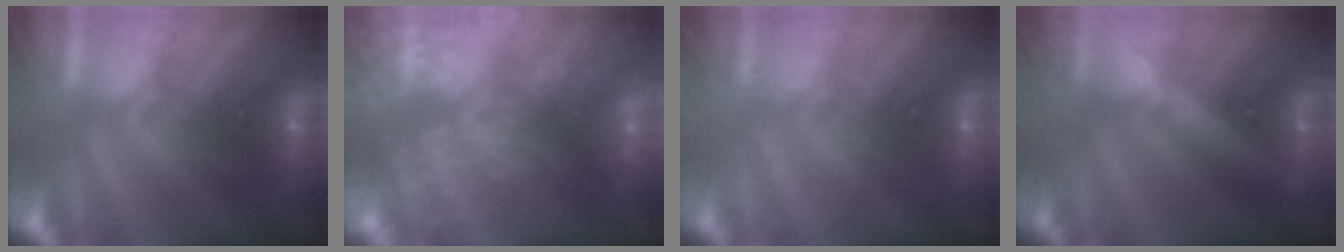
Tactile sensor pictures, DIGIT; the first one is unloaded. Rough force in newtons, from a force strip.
{"total": 7.1}
{"total": 1.8}
{"total": 2.4}